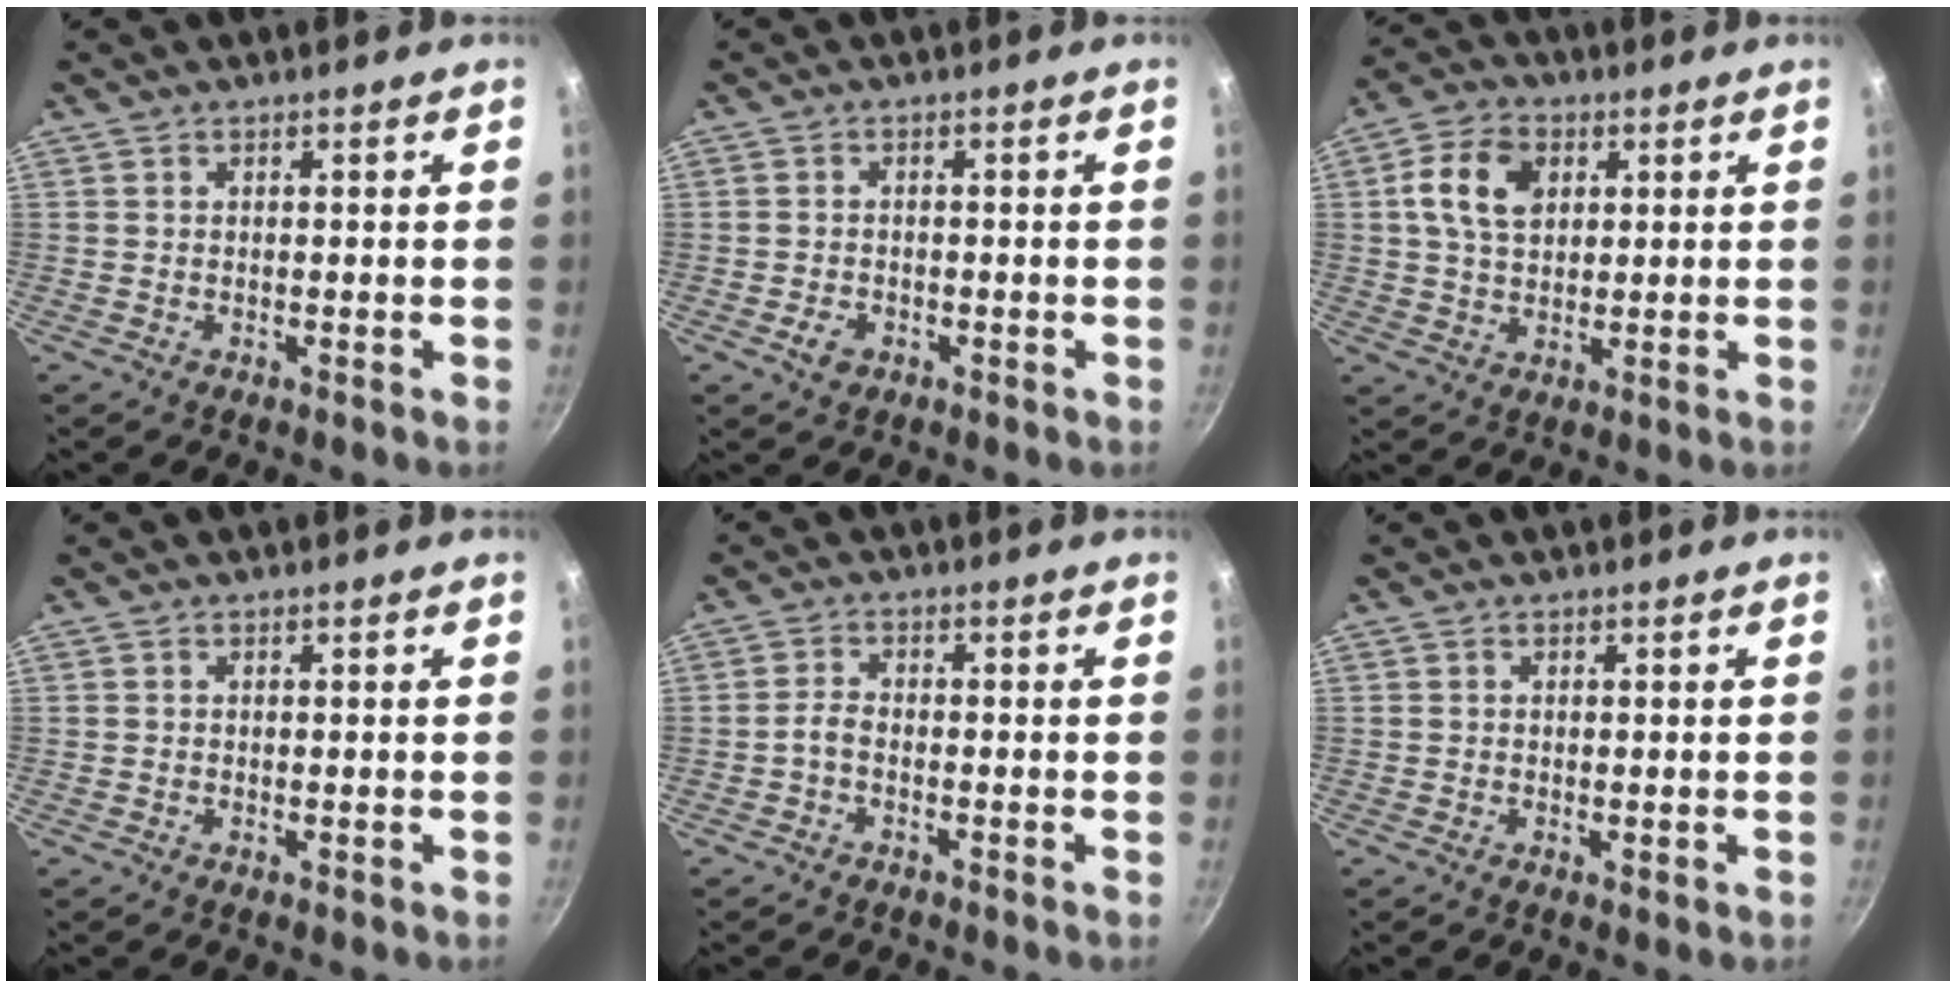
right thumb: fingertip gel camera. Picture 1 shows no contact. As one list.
[{"total": 2.9, "force": [-1.3, 2.1, 1.6], "torque": [-0.025, 0.011, -0.021]}, {"total": 9.7, "force": [2.6, 6.7, 6.5], "torque": [-0.109, 0.007, 0.040]}, {"total": 0.0}, {"total": 2.1, "force": [-1.2, 1.0, 1.5], "torque": [-0.037, 0.014, -0.030]}, {"total": 0.8, "force": [0.0, 0.3, 0.8], "torque": [-0.012, -0.002, -0.001]}]